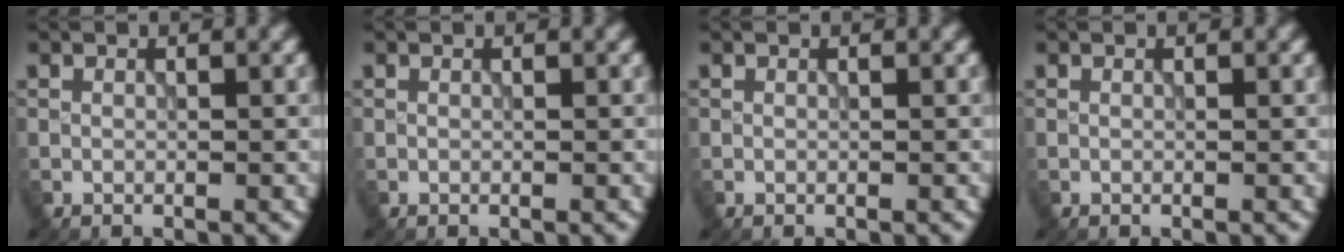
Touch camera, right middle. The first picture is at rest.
{"total": 0.0}
{"total": 0.0}
{"total": 0.0}